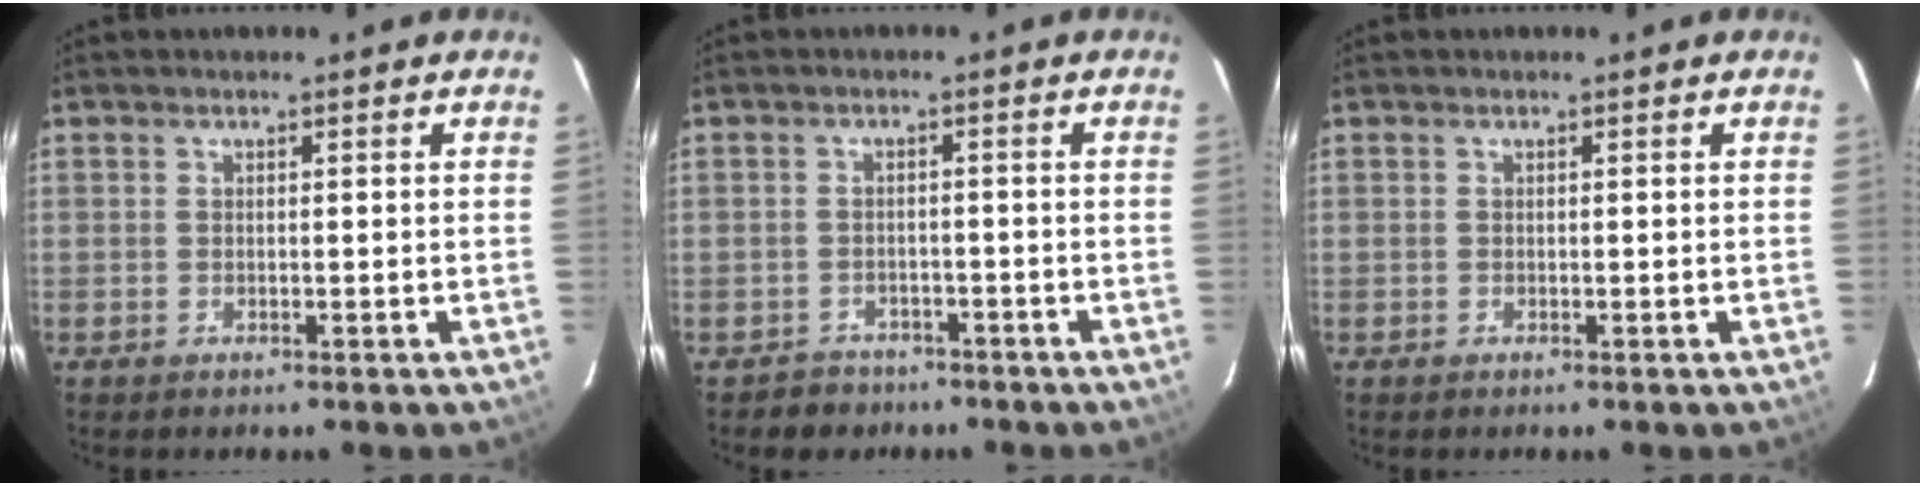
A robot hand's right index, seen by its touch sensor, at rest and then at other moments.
{"total": 4.0, "force": [-2.9, 2.8, -0.2], "torque": [-0.003, 0.018, -0.043]}
{"total": 0.0}